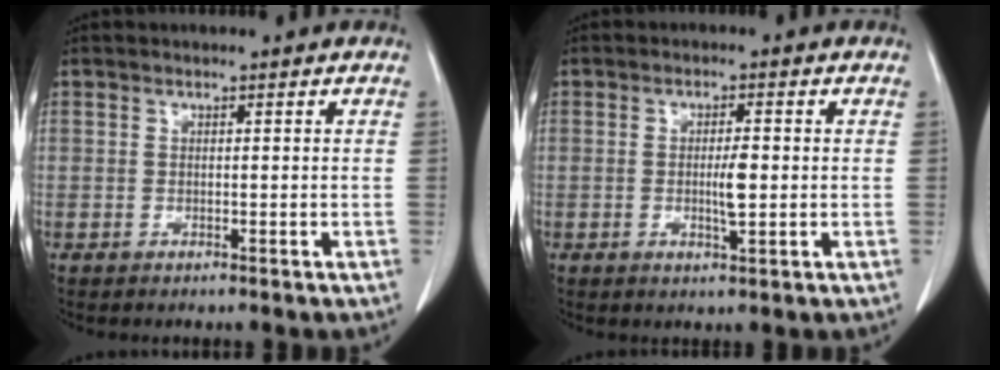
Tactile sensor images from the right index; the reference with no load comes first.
{"total": 3.6, "force": [-0.3, 0.6, 3.5], "torque": [-0.060, -0.002, -0.003]}